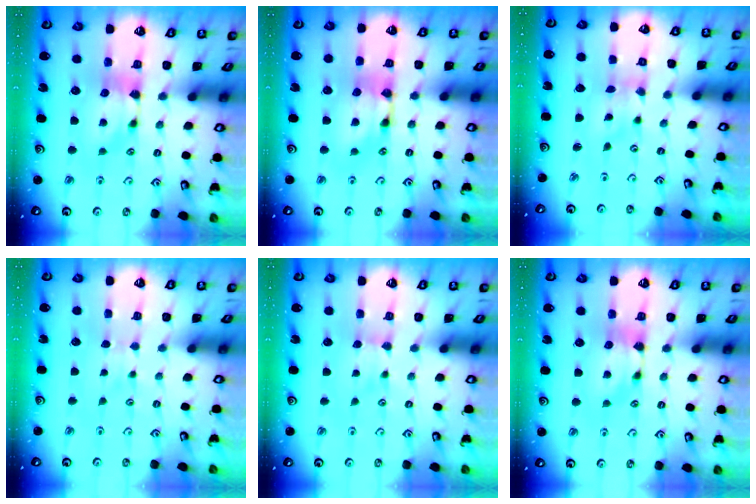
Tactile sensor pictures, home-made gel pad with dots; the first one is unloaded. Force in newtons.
{"total": 2.6, "press": 2.6, "slide": 0.2}
{"total": 2.3, "press": 2.1, "slide": 0.9}
{"total": 2.8, "press": 2.7, "slide": 0.4}
{"total": 2.4, "press": 2.3, "slide": 0.6}
{"total": 0.0}